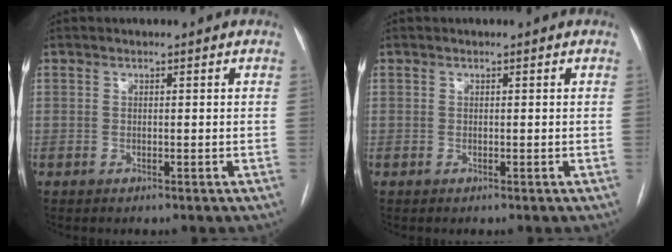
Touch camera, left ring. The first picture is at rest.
{"total": 0.0}